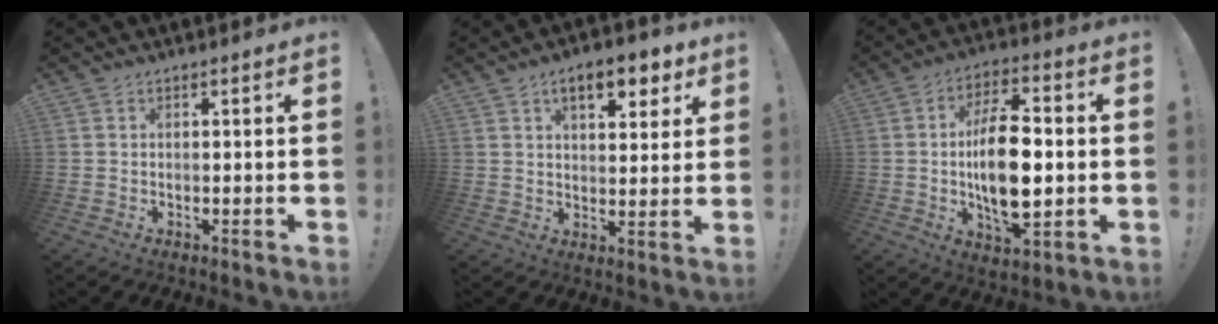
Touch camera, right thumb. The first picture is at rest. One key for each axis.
{"total": 9.9, "fx": 5.6, "fy": 4.3, "fz": 7.0, "tx": -0.092, "ty": -0.019, "tz": 0.094}
{"total": 16.8, "fx": -0.7, "fy": 7.8, "fz": 14.9, "tx": -0.264, "ty": -0.003, "tz": -0.020}